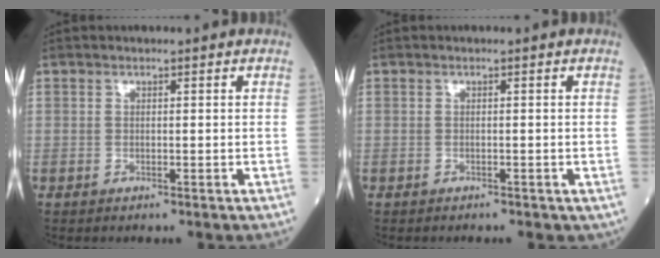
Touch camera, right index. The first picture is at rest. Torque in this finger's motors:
{"motor_torque": [-0.09, -0.32, -0.07, -0.09]}